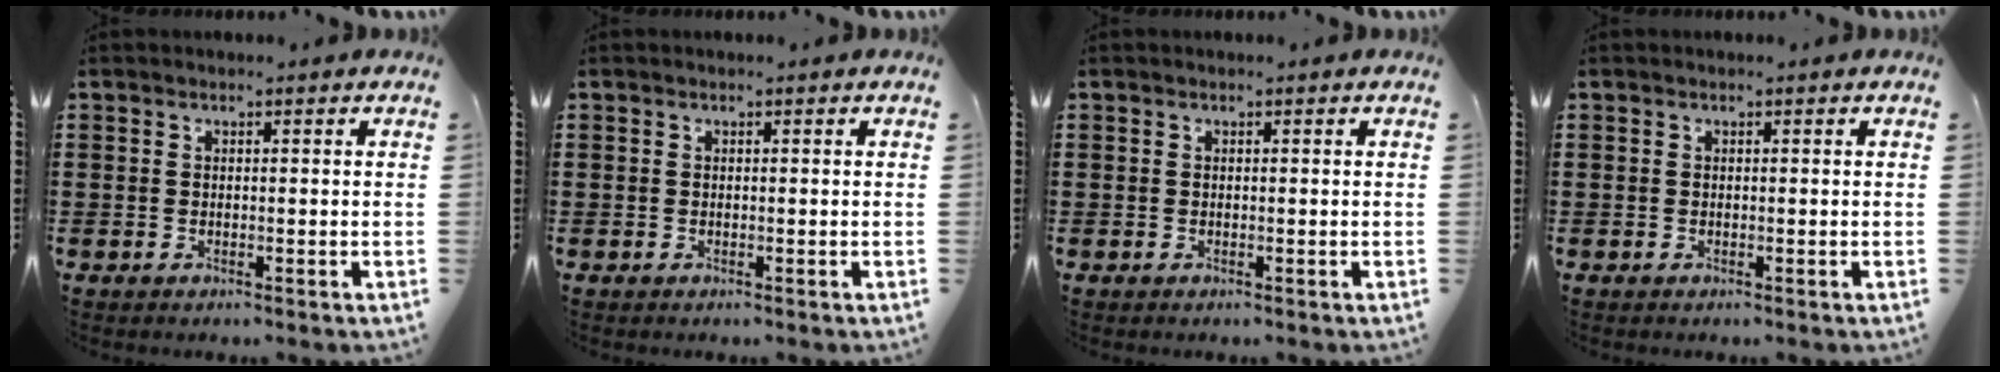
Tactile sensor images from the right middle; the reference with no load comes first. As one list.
[{"total": 0.0}, {"total": 0.0}, {"total": 0.0}]